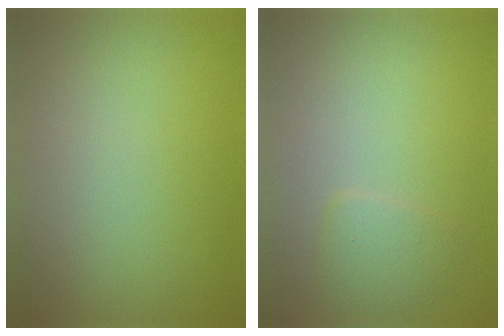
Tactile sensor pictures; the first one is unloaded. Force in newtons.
{"total": 1.7, "press": 1.7, "slide": 0.0}